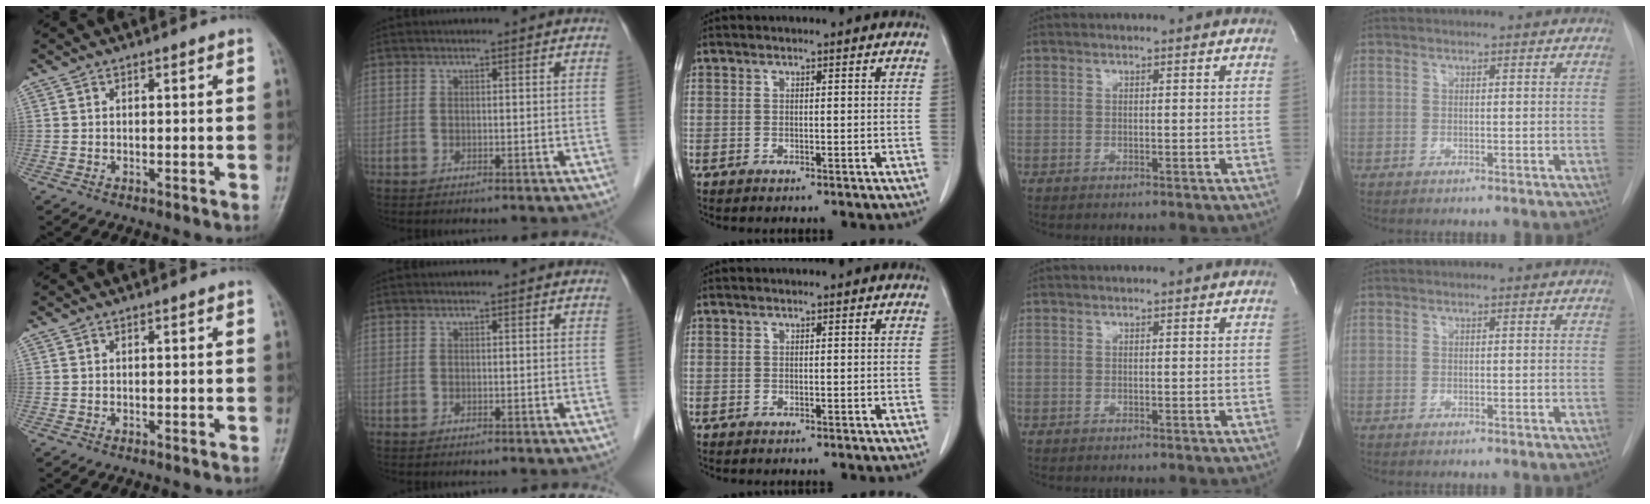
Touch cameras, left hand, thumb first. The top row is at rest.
{}